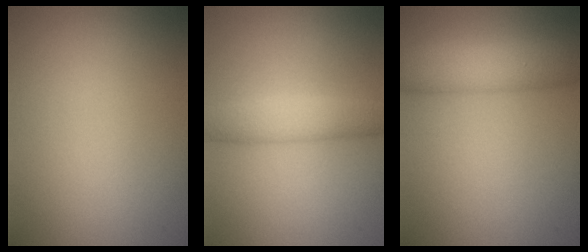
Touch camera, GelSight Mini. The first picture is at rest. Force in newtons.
{"total": 3.6, "press": 3.6, "slide": 0.1}
{"total": 5.8, "press": 5.8, "slide": 0.2}